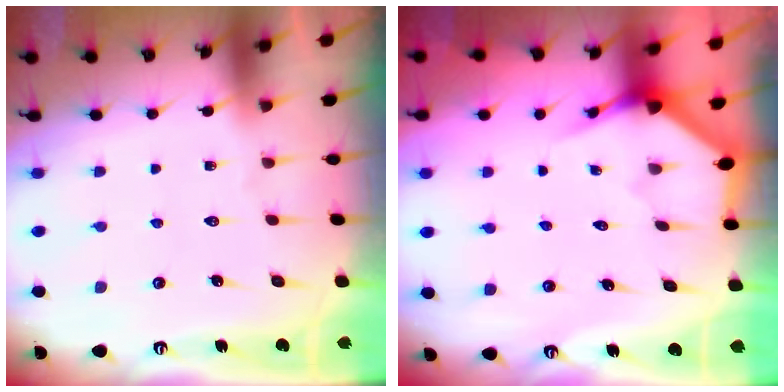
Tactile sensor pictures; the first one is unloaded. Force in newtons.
{"total": 3.6, "press": 3.6, "slide": 0.2}